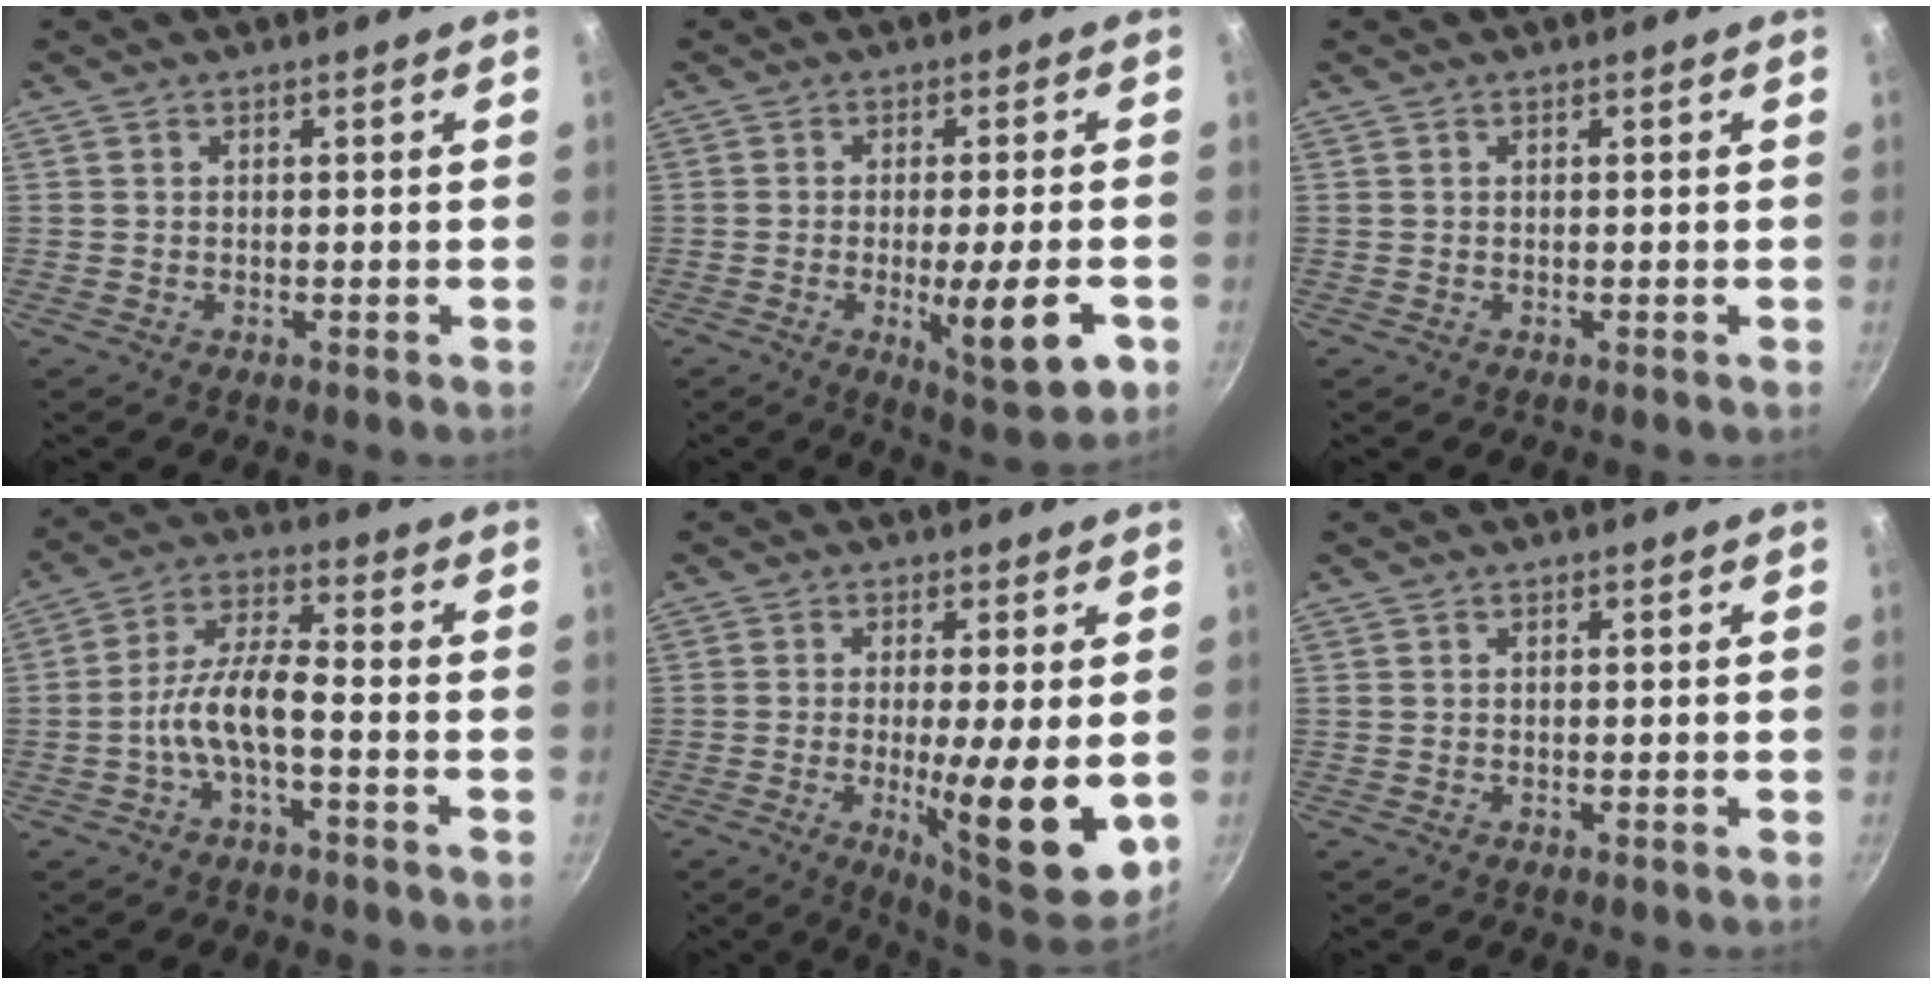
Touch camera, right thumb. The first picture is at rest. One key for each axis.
{"total": 11.6, "fx": -3.5, "fy": 2.5, "fz": 10.8, "tx": -0.146, "ty": -0.005, "tz": -0.043}
{"total": 0.0}
{"total": 8.3, "fx": -3.0, "fy": 2.7, "fz": 7.2, "tx": -0.148, "ty": 0.039, "tz": -0.064}
{"total": 14.8, "fx": -1.9, "fy": 3.1, "fz": 14.3, "tx": -0.201, "ty": -0.013, "tz": -0.021}
{"total": 0.0}